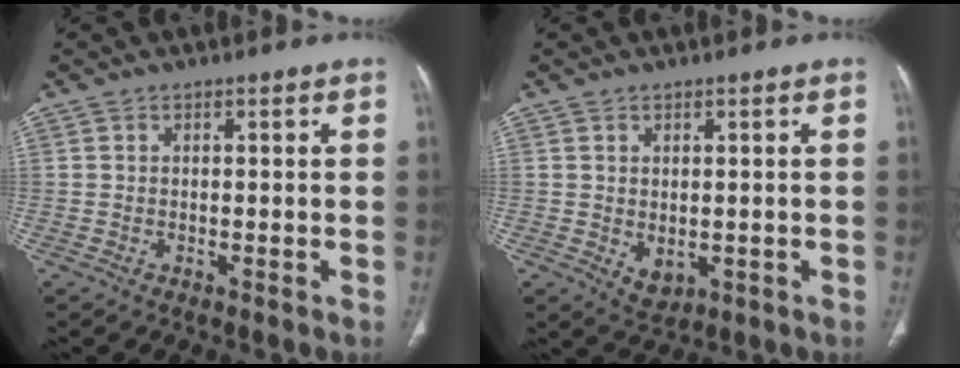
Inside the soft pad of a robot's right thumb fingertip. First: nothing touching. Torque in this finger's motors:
{"motor_torque": [-0.47, 0.32, 0.16, 0.35, 0.08]}